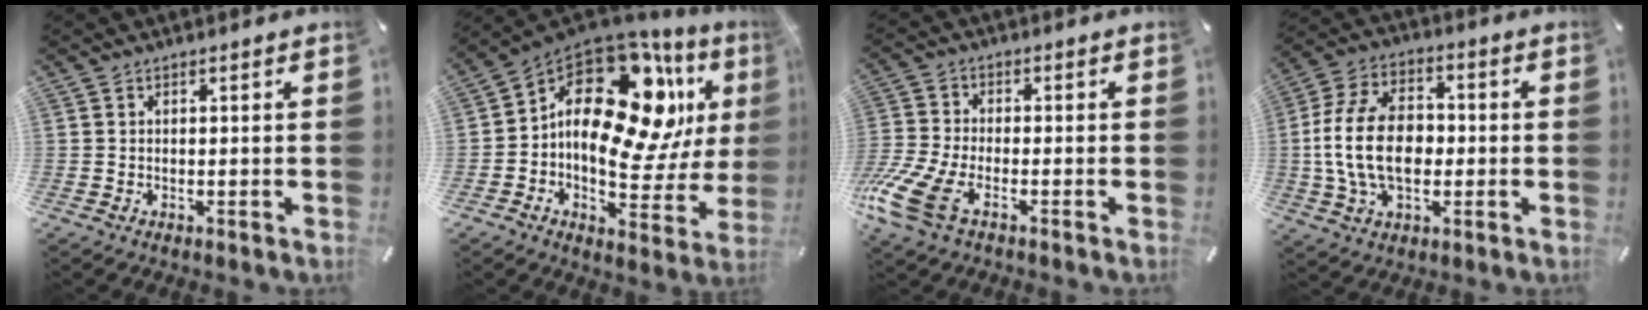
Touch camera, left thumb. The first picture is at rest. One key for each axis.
{"total": 20.7, "fx": 6.2, "fy": 12.3, "fz": 15.4, "tx": -0.233, "ty": -0.050, "tz": 0.104}
{"total": 9.9, "fx": -4.7, "fy": 4.9, "fz": 7.3, "tx": -0.178, "ty": -0.004, "tz": -0.090}
{"total": 15.3, "fx": -1.5, "fy": 10.4, "fz": 11.2, "tx": -0.251, "ty": 0.009, "tz": -0.025}